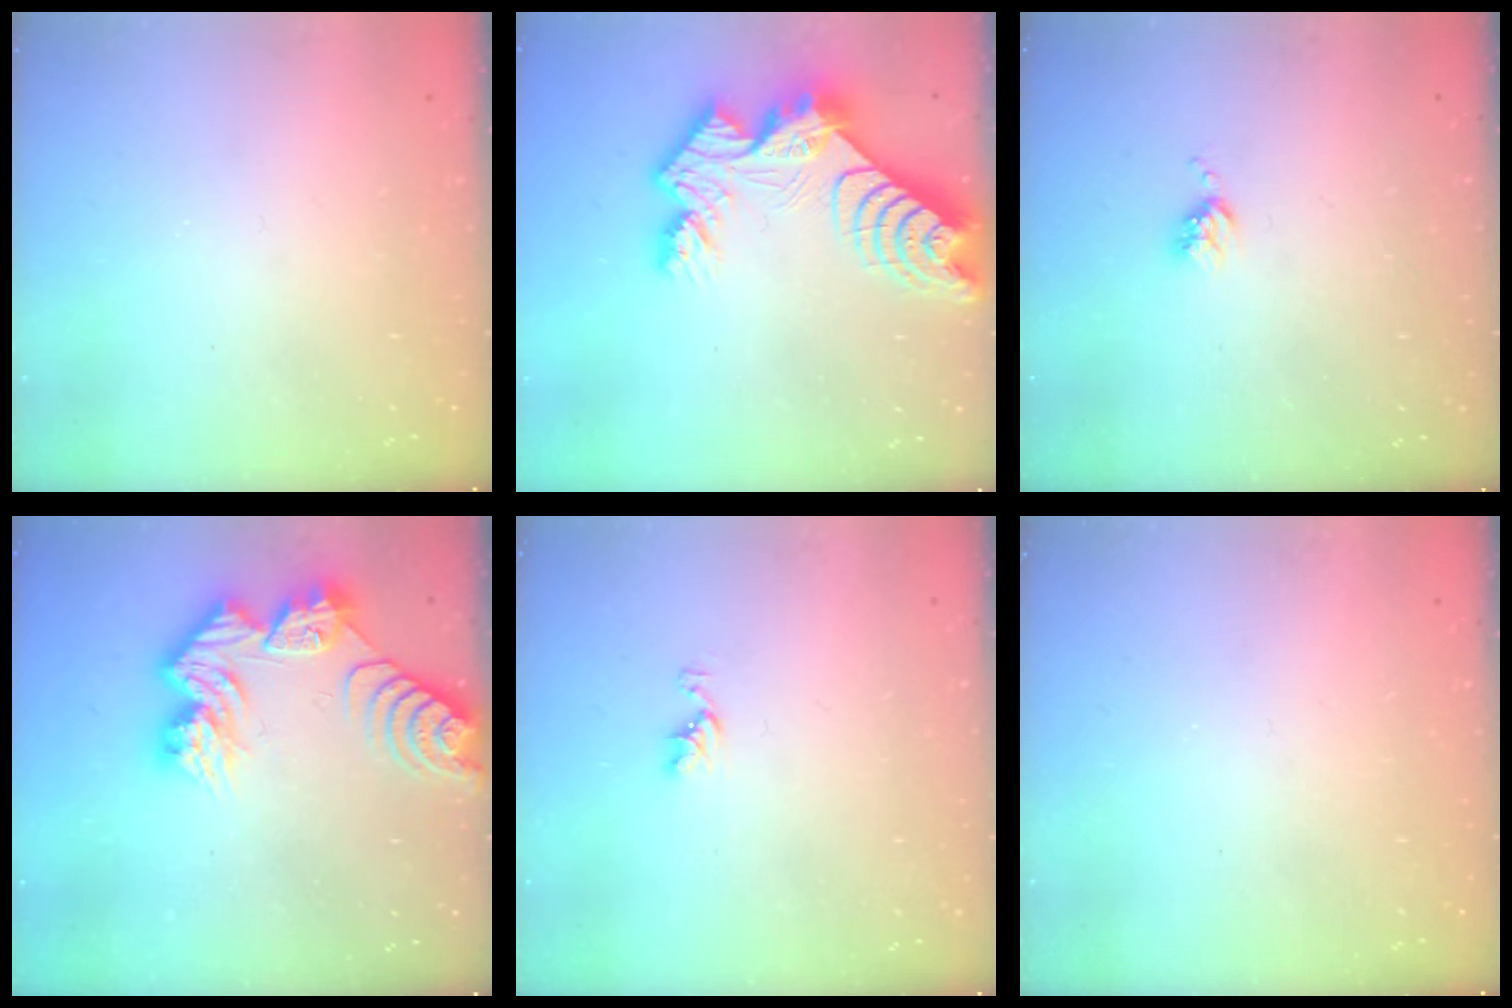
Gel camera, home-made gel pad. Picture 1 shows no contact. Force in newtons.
{"total": 15.7, "press": 15.6, "slide": 1.5}
{"total": 4.6, "press": 4.5, "slide": 0.6}
{"total": 14.8, "press": 14.8, "slide": 1.3}
{"total": 3.9, "press": 3.9, "slide": 0.5}
{"total": 0.0}